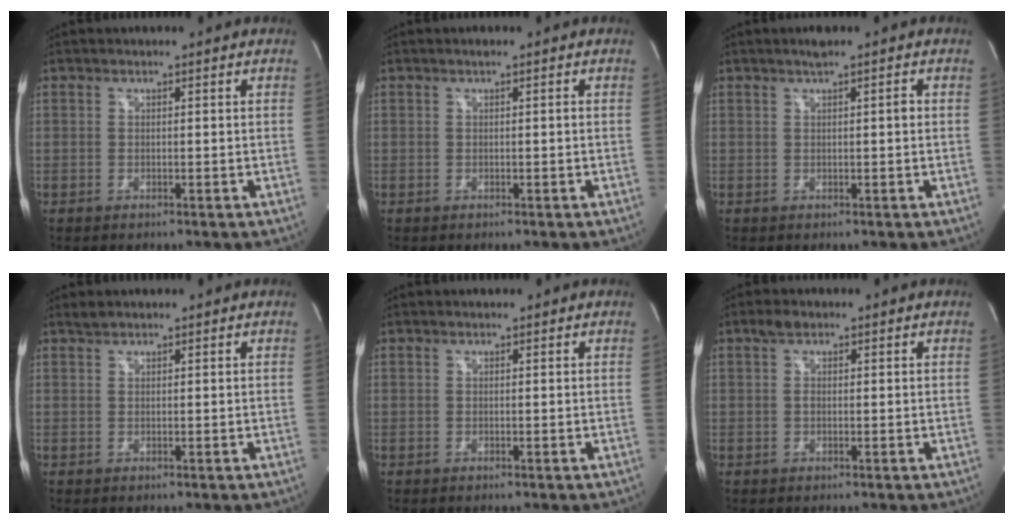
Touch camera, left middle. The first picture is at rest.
{"total": 0.6, "force": [0.2, 0.1, 0.6], "torque": [-0.013, 0.002, 0.003]}
{"total": 2.1, "force": [0.7, 0.3, 2.0], "torque": [-0.035, 0.010, 0.013]}
{"total": 0.9, "force": [0.9, 0.2, 0.2], "torque": [-0.012, 0.011, 0.023]}
{"total": 0.0}
{"total": 1.7, "force": [0.9, 0.9, 1.1], "torque": [-0.032, 0.011, 0.018]}